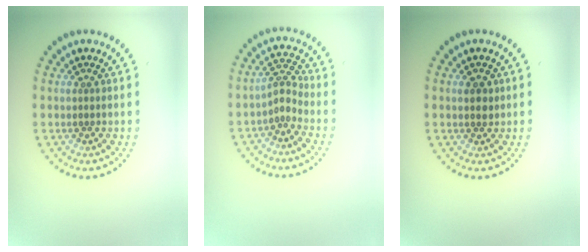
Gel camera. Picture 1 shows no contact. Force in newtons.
{"total": 2.0, "press": 1.4, "slide": 1.5}
{"total": 1.3, "press": 1.2, "slide": 0.5}